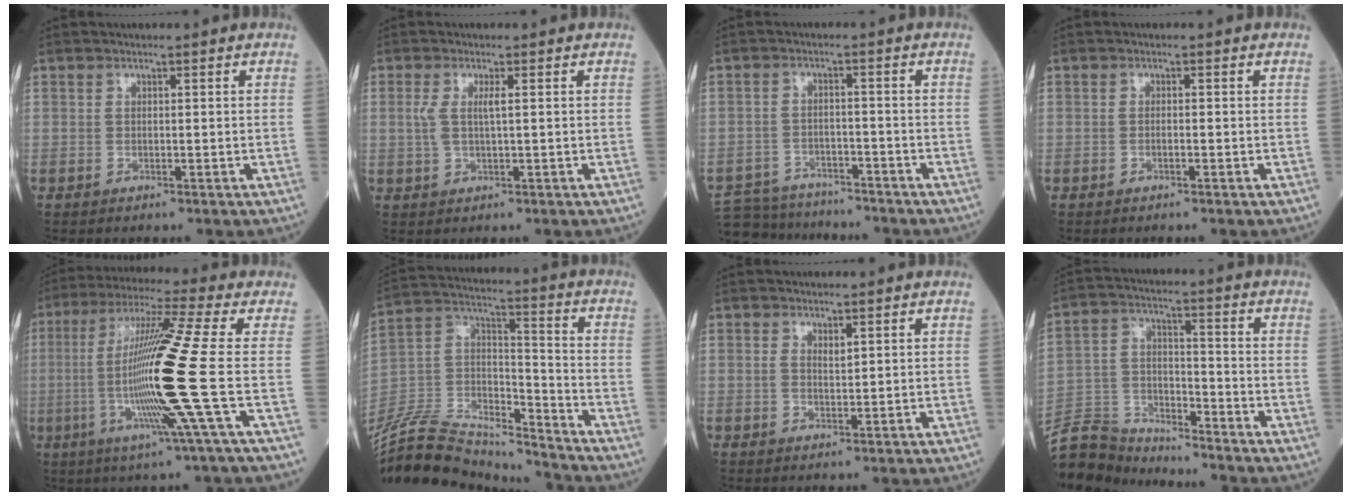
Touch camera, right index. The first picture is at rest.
{"total": 2.9, "force": [0.6, 0.5, 2.8], "torque": [-0.067, 0.004, 0.013]}
{"total": 9.2, "force": [-8.7, 2.9, 1.0], "torque": [-0.019, 0.009, -0.135]}
{"total": 0.7, "force": [-0.2, 0.1, 0.7], "torque": [-0.014, 0.001, -0.004]}
{"total": 16.1, "force": [-2.5, -2.5, 15.8], "torque": [-0.308, -0.015, -0.060]}
{"total": 22.5, "force": [-21.5, 3.3, 6.0], "torque": [-0.140, 0.016, -0.368]}
{"total": 1.3, "force": [0.7, 0.3, 1.0], "torque": [-0.020, -0.003, 0.013]}
{"total": 9.9, "force": [-9.8, 1.3, 0.1], "torque": [-0.007, 0.011, -0.190]}